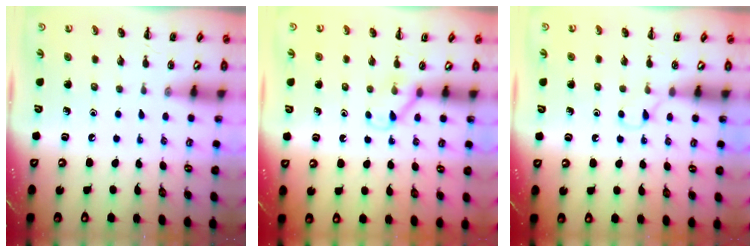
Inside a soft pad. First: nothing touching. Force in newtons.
{"total": 4.5, "press": 4.2, "slide": 1.5}
{"total": 2.6, "press": 2.4, "slide": 0.9}